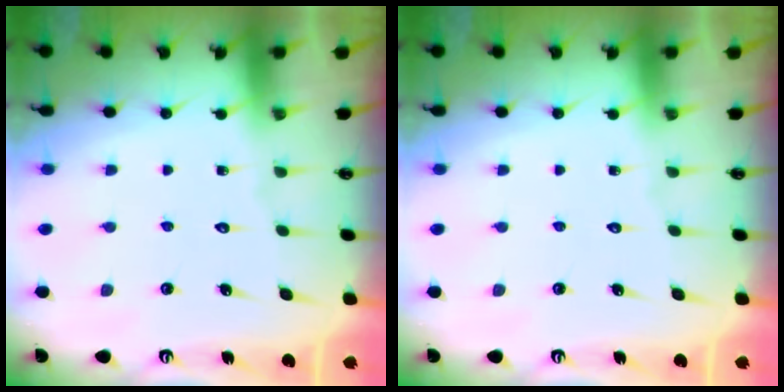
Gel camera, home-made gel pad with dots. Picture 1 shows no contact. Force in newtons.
{"total": 0.0}